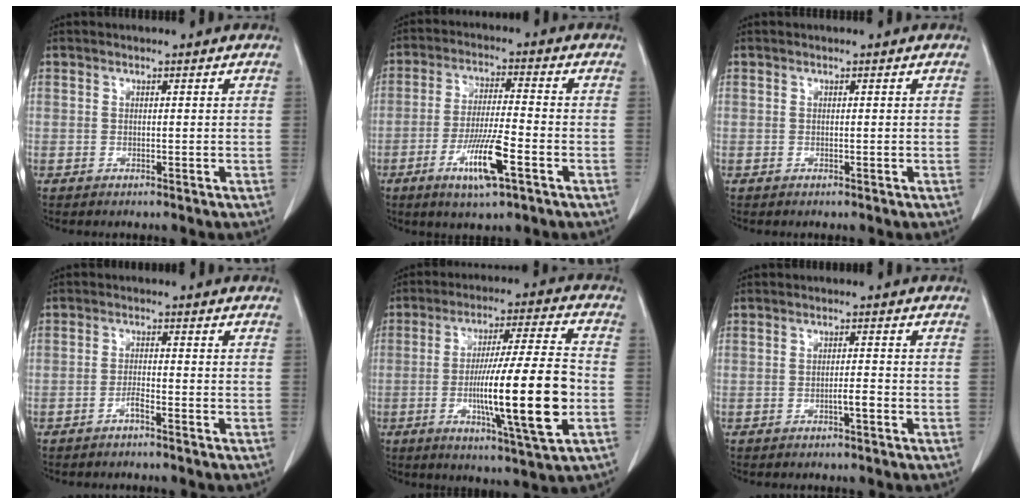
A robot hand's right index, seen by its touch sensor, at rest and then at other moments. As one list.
[{"total": 9.5, "force": [-4.1, 0.8, 8.5], "torque": [-0.158, -0.013, -0.069]}, {"total": 0.0}, {"total": 1.7, "force": [-1.3, -0.1, 1.1], "torque": [-0.021, 0.001, -0.026]}, {"total": 17.0, "force": [-3.5, 0.3, 16.6], "torque": [-0.278, -0.009, -0.056]}, {"total": 1.7, "force": [-0.8, 0.0, 1.4], "torque": [-0.024, 0.001, -0.015]}]